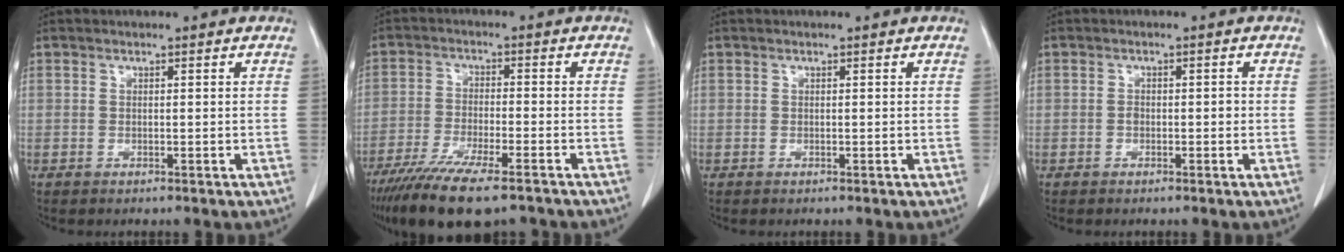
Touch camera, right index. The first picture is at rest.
{"total": 13.8, "force": [-10.5, 2.4, 8.6], "torque": [-0.153, -0.035, -0.174]}
{"total": 0.0}
{"total": 1.5, "force": [-0.3, 0.8, 1.2], "torque": [-0.017, 0.004, -0.004]}